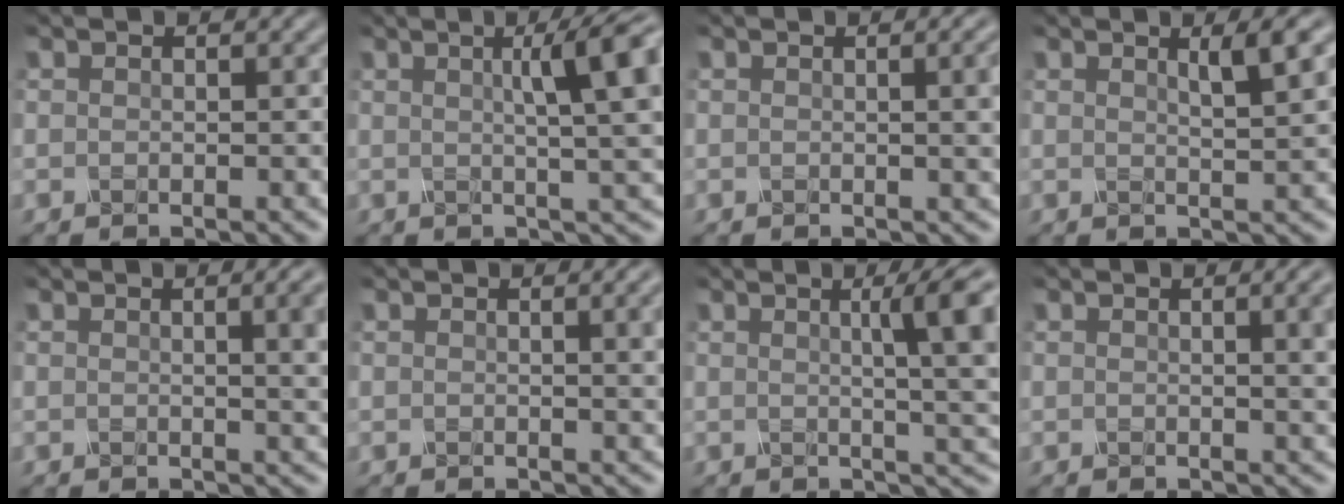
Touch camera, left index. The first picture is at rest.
{"total": 7.6, "force": [1.9, 1.5, 7.2], "torque": [-0.075, 0.011, 0.023]}
{"total": 3.1, "force": [0.6, 1.0, 2.9], "torque": [-0.033, 0.002, 0.007]}
{"total": 2.4, "force": [1.1, 0.3, 2.1], "torque": [-0.021, 0.001, 0.014]}
{"total": 5.0, "force": [1.2, 2.0, 4.4], "torque": [-0.026, 0.008, 0.014]}
{"total": 3.7, "force": [1.1, 1.3, 3.3], "torque": [-0.036, 0.002, 0.017]}
{"total": 6.8, "force": [1.6, 1.5, 6.4], "torque": [-0.065, 0.006, 0.020]}
{"total": 4.5, "force": [1.2, 1.8, 4.0], "torque": [-0.030, 0.005, 0.017]}